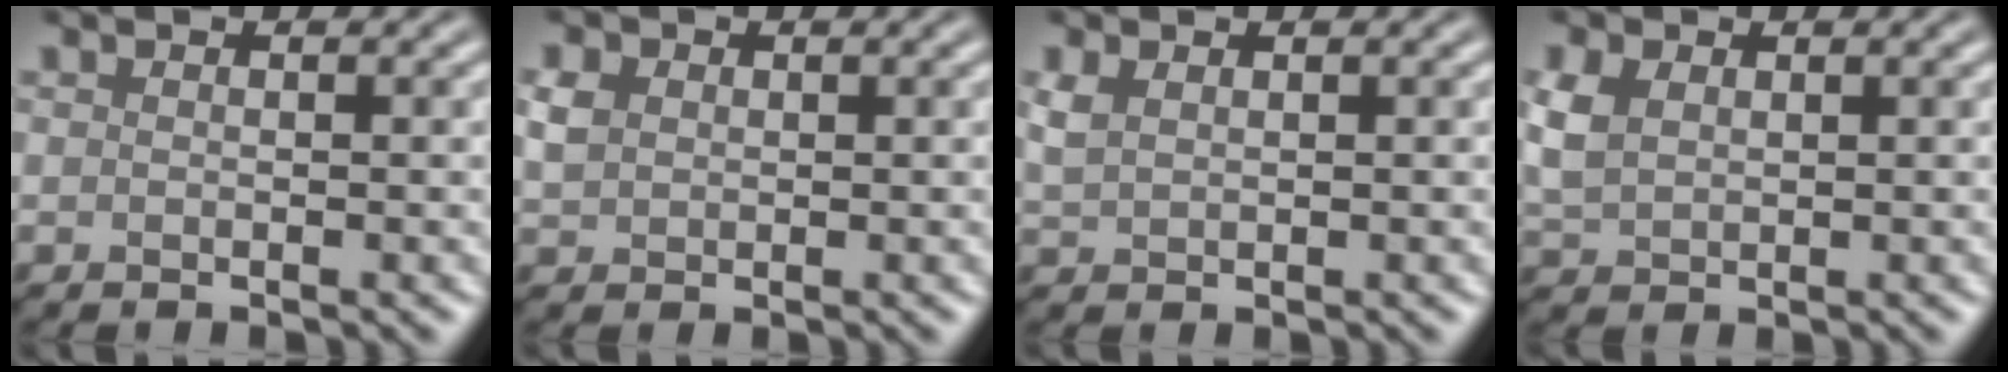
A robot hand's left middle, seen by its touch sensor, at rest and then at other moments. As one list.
[{"total": 1.9, "force": [0.5, 1.6, 0.8], "torque": [-0.018, 0.004, 0.009]}, {"total": 1.6, "force": [0.9, 0.9, 0.9], "torque": [-0.027, 0.001, 0.021]}, {"total": 2.9, "force": [1.0, 2.1, 1.7], "torque": [-0.048, 0.003, 0.022]}]